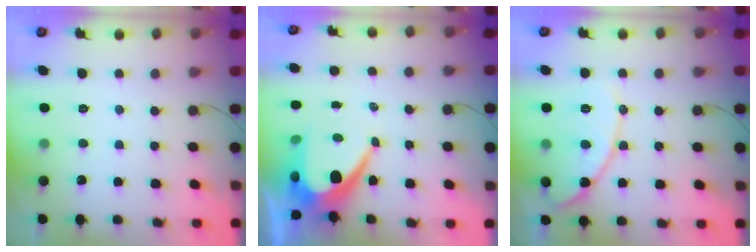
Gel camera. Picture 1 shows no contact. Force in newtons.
{"total": 11.0, "press": 11.0, "slide": 0.8}
{"total": 13.2, "press": 13.1, "slide": 0.9}